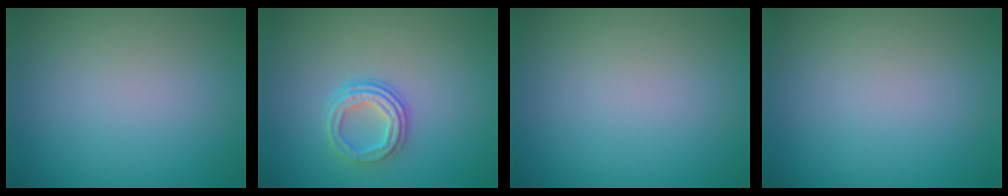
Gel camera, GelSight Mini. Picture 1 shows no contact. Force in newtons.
{"total": 3.2, "press": 2.5, "slide": 2.0}
{"total": 0.0}
{"total": 0.0}